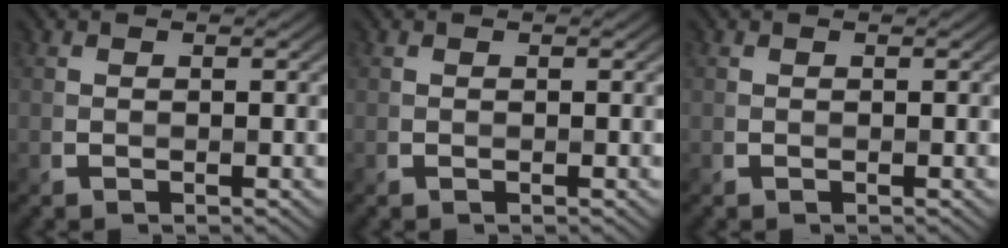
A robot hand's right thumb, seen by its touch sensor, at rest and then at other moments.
{"total": 0.0}
{"total": 0.0}